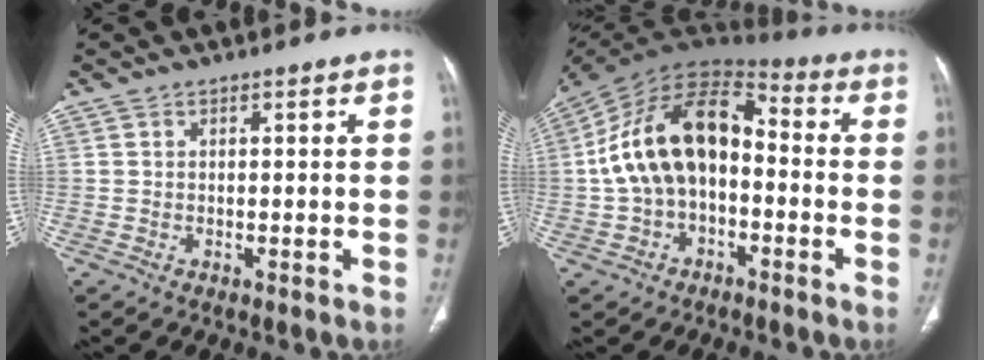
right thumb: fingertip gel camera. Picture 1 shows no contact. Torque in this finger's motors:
{"motor_torque": [2.52, 2.48, 2.01, -0.76, 0.25]}